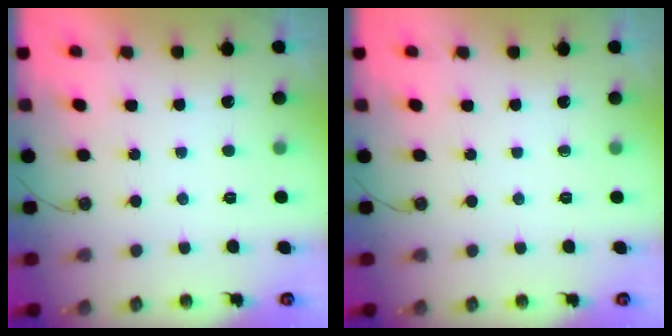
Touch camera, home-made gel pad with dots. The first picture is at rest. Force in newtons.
{"total": 0.0}